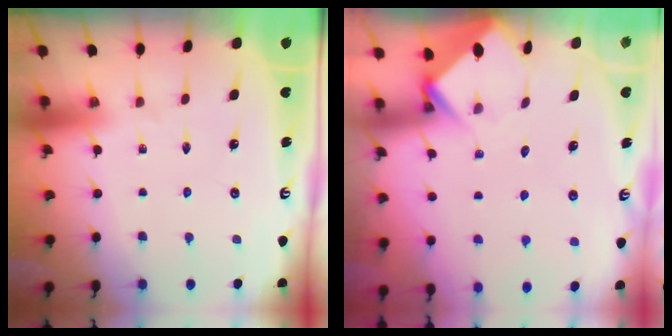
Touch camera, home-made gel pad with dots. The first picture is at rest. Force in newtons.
{"total": 3.8, "press": 3.8, "slide": 0.3}